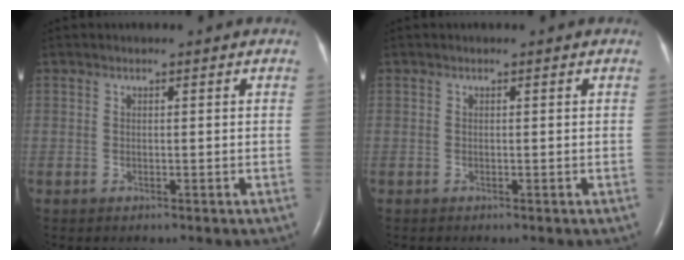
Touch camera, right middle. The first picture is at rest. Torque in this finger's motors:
{"motor_torque": [0.00, 0.00, 0.00, 0.00]}